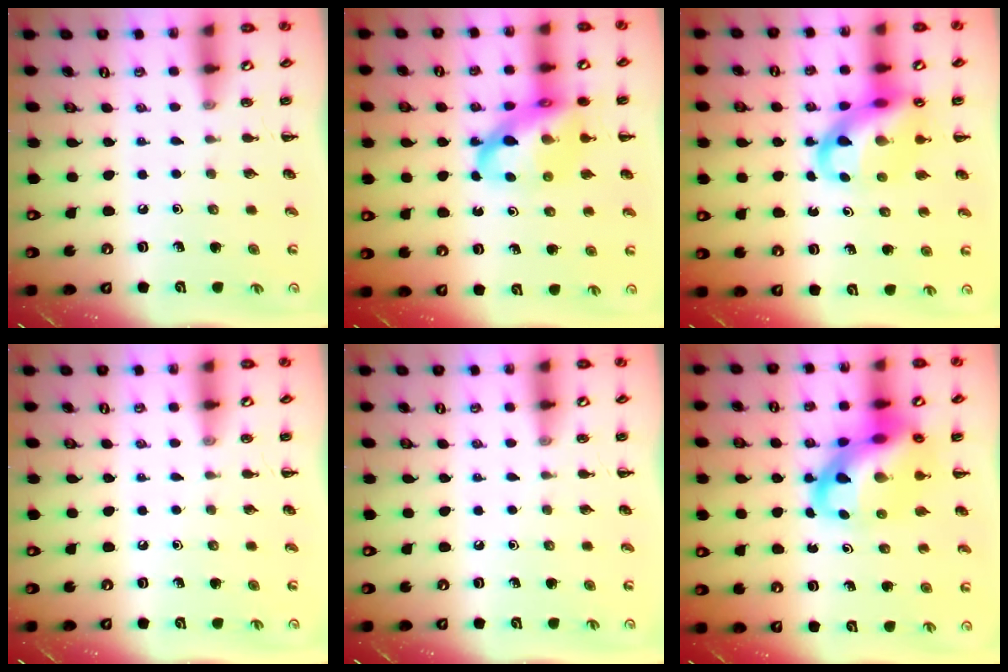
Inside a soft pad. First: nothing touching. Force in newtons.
{"total": 16.2, "press": 15.7, "slide": 4.0}
{"total": 14.5, "press": 14.0, "slide": 3.7}
{"total": 0.0}
{"total": 0.0}
{"total": 16.7, "press": 16.1, "slide": 4.4}